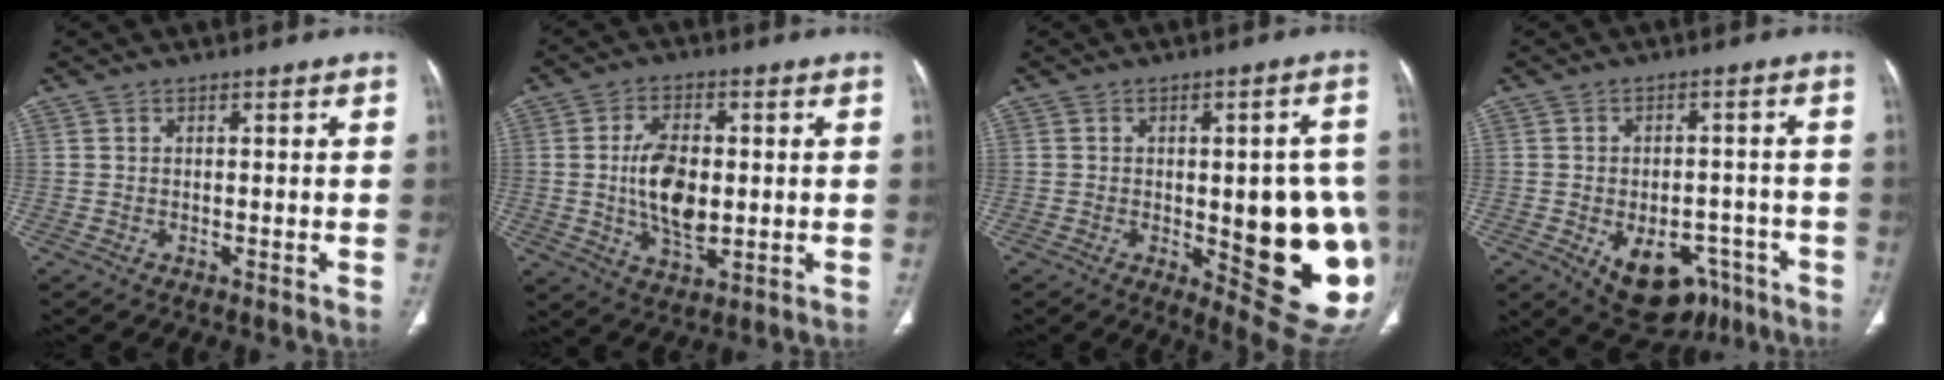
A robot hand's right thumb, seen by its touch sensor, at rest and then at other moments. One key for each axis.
{"total": 10.5, "fx": 0.0, "fy": 5.7, "fz": 8.9, "tx": -0.154, "ty": -0.005, "tz": 0.005}
{"total": 19.2, "fx": -2.8, "fy": 6.5, "fz": 17.8, "tx": -0.177, "ty": -0.003, "tz": -0.012}
{"total": 13.3, "fx": -6.9, "fy": 8.3, "fz": 7.8, "tx": -0.080, "ty": 0.033, "tz": -0.087}